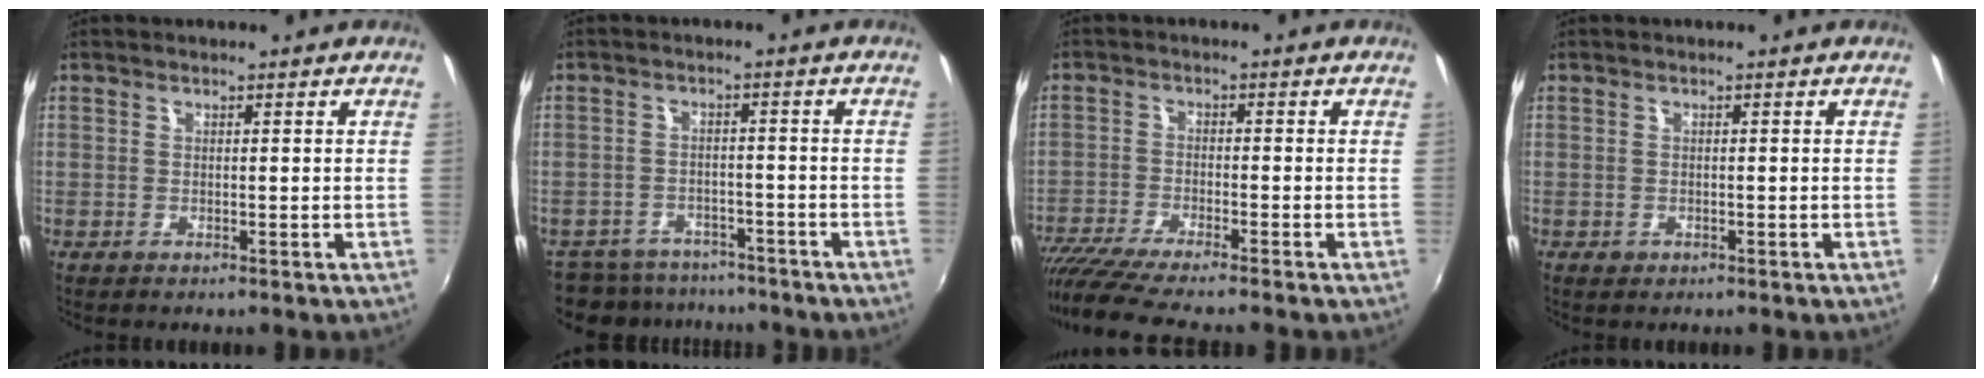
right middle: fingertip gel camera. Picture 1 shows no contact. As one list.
[{"total": 11.6, "force": [-10.0, 5.1, 3.2], "torque": [-0.087, 0.000, -0.143]}, {"total": 10.5, "force": [-9.0, -0.2, 5.4], "torque": [-0.120, -0.041, -0.156]}, {"total": 0.7, "force": [-0.2, 0.6, 0.3], "torque": [-0.004, -0.002, 0.000]}]